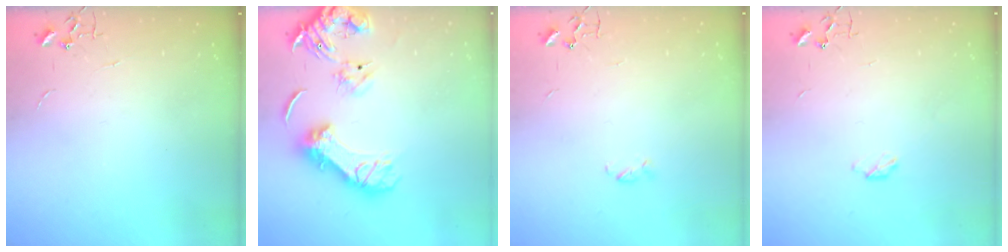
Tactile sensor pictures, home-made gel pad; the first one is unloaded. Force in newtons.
{"total": 16.0, "press": 15.9, "slide": 1.7}
{"total": 2.9, "press": 2.9, "slide": 0.3}
{"total": 2.8, "press": 2.7, "slide": 0.5}